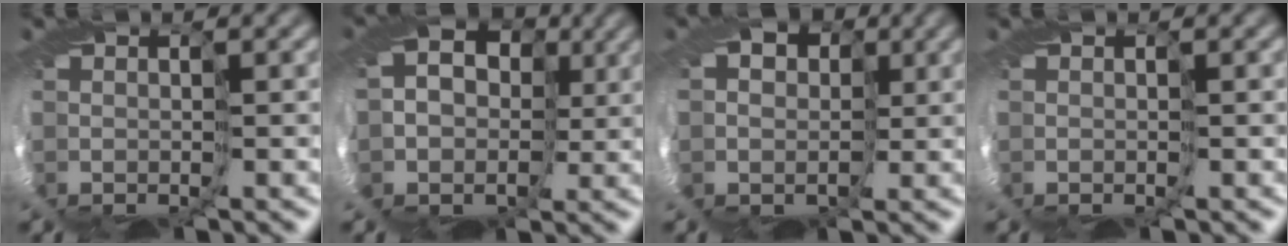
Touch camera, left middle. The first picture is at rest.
{"total": 11.1, "force": [2.7, 9.7, 4.5], "torque": [-0.103, 0.035, 0.020]}
{"total": 9.3, "force": [2.9, 7.9, 3.9], "torque": [-0.079, 0.026, 0.021]}
{"total": 0.0}